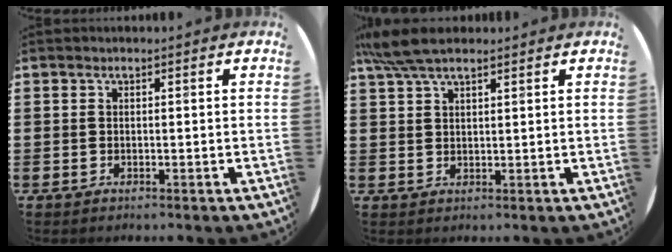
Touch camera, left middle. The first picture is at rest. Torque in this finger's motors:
{"motor_torque": [1.14, -1.00, 0.19, 0.13]}